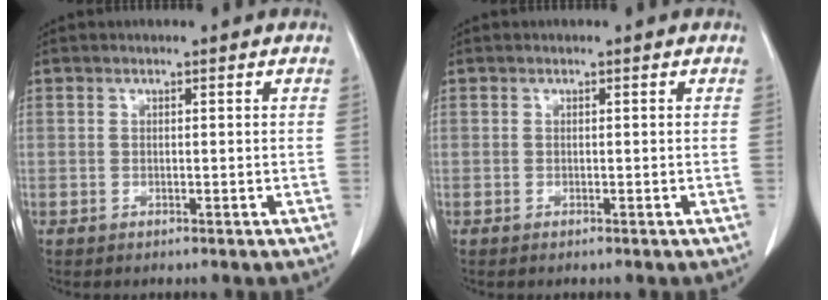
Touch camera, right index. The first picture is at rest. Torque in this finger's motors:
{"motor_torque": [-0.02, 0.00, -0.02, 0.01]}